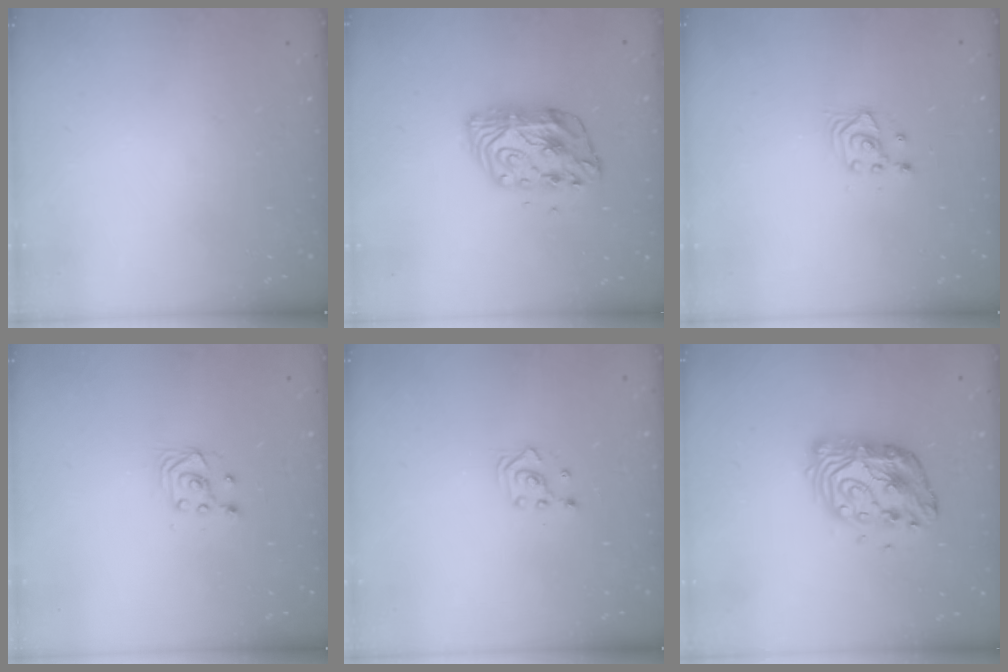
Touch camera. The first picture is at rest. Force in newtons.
{"total": 9.7, "press": 9.7, "slide": 0.9}
{"total": 3.4, "press": 3.4, "slide": 0.4}
{"total": 2.9, "press": 2.6, "slide": 1.3}
{"total": 2.3, "press": 2.3, "slide": 0.3}
{"total": 12.7, "press": 12.6, "slide": 1.0}